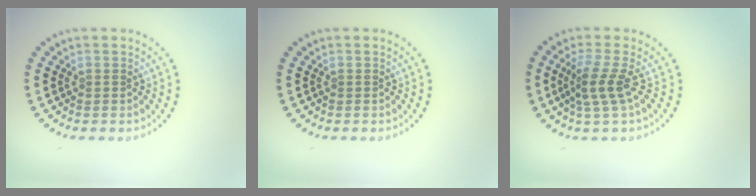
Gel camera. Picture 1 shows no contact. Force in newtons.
{"total": 0.0}
{"total": 2.6, "press": 2.0, "slide": 1.6}